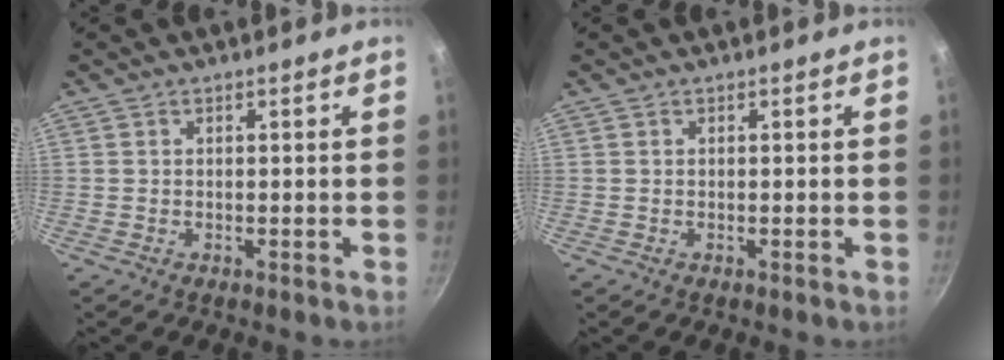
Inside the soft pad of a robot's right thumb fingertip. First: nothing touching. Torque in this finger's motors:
{"motor_torque": [-0.30, 0.12, -0.27, 0.08, -0.02]}